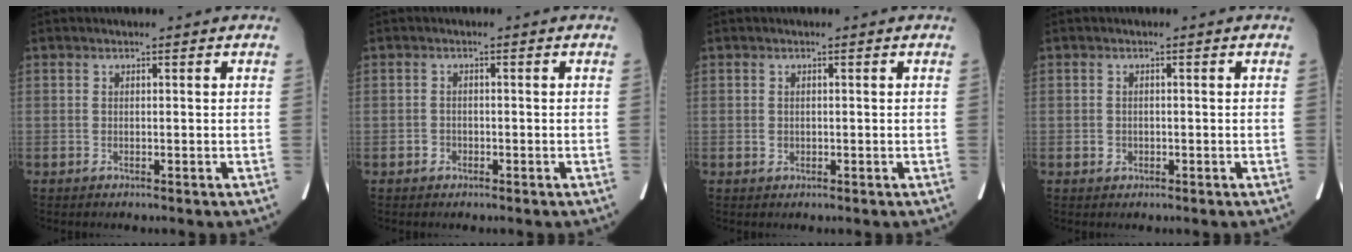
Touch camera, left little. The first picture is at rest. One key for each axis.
{"total": 1.2, "fx": -0.7, "fy": 1.0, "fz": 0.2, "tx": -0.002, "ty": 0.005, "tz": -0.014}
{"total": 0.9, "fx": -0.1, "fy": 0.8, "fz": 0.4, "tx": -0.008, "ty": 0.001, "tz": 0.001}
{"total": 1.2, "fx": -0.4, "fy": 1.1, "fz": 0.3, "tx": -0.007, "ty": 0.003, "tz": -0.002}